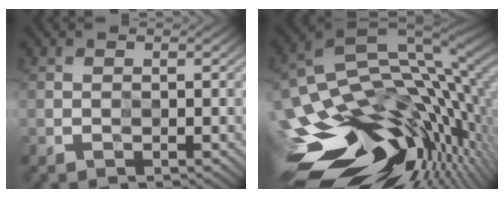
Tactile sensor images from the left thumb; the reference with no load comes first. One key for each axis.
{"total": 16.6, "fx": -4.7, "fy": 9.8, "fz": 12.5, "tx": -0.252, "ty": -0.024, "tz": -0.076}